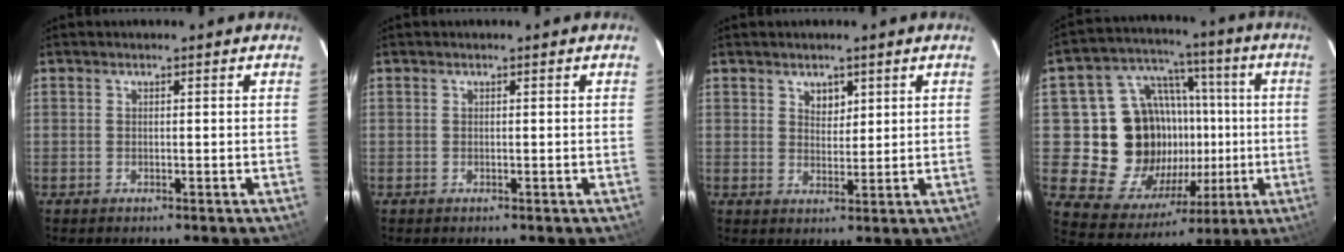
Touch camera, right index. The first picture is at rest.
{"total": 0.0}
{"total": 3.1, "force": [1.8, 2.1, 1.4], "torque": [-0.016, 0.004, 0.032]}
{"total": 19.1, "force": [-1.1, 16.1, 10.1], "torque": [-0.203, 0.036, 0.004]}